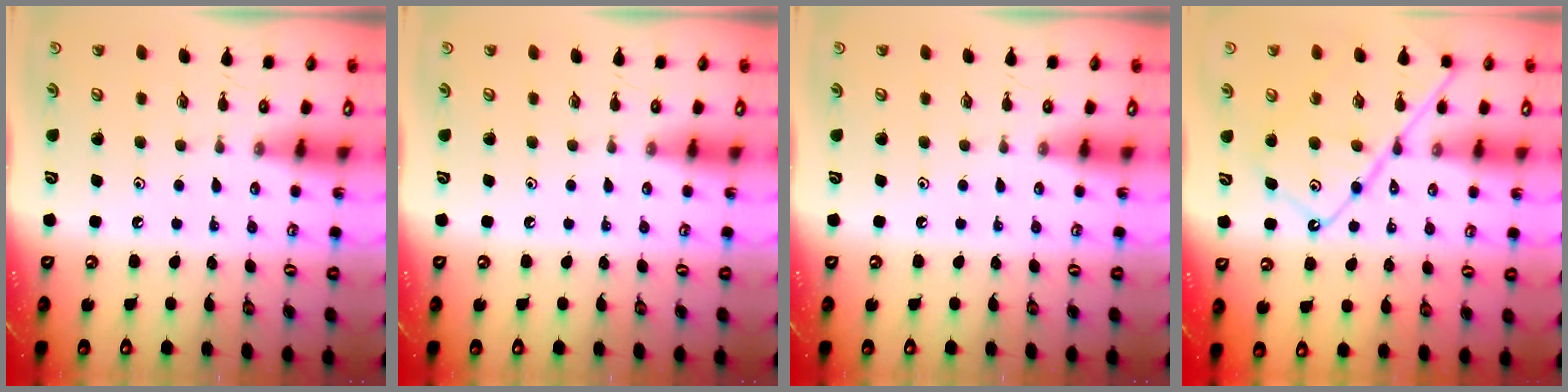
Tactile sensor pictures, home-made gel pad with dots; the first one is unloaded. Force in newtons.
{"total": 0.0}
{"total": 0.0}
{"total": 13.3, "press": 13.3, "slide": 1.3}